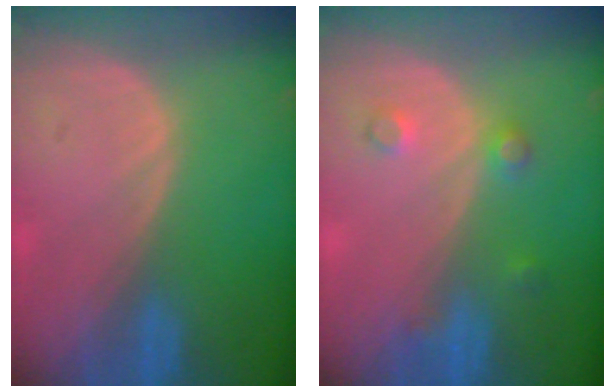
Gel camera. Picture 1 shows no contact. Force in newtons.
{"total": 2.6, "press": 2.6, "slide": 0.3}